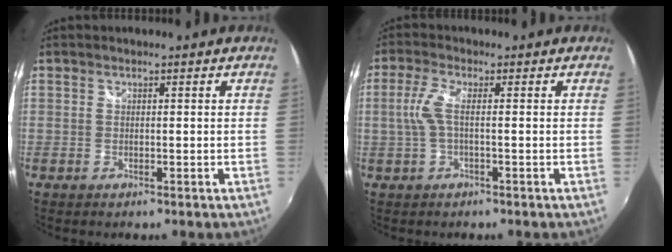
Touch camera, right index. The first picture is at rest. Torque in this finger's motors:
{"motor_torque": [0.29, 0.15, 0.43, 0.16]}